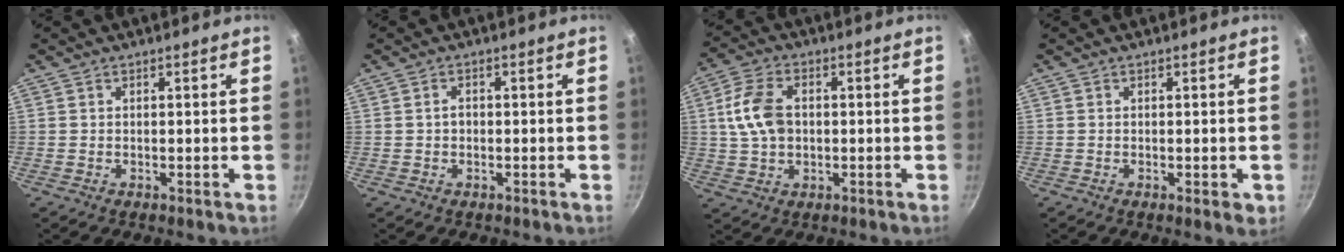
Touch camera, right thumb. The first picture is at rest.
{"total": 1.4, "force": [-0.1, 1.1, 0.9], "torque": [-0.013, 0.008, -0.003]}
{"total": 9.3, "force": [0.8, 6.4, 6.7], "torque": [-0.121, 0.014, 0.011]}
{"total": 2.6, "force": [-0.7, 1.0, 2.3], "torque": [-0.030, -0.007, -0.010]}